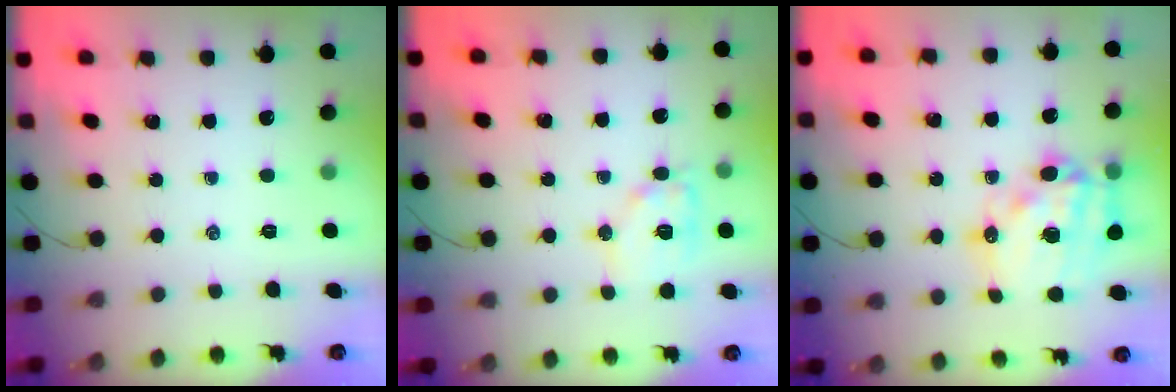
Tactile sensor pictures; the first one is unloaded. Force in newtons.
{"total": 11.1, "press": 11.1, "slide": 1.2}
{"total": 18.3, "press": 17.9, "slide": 4.0}